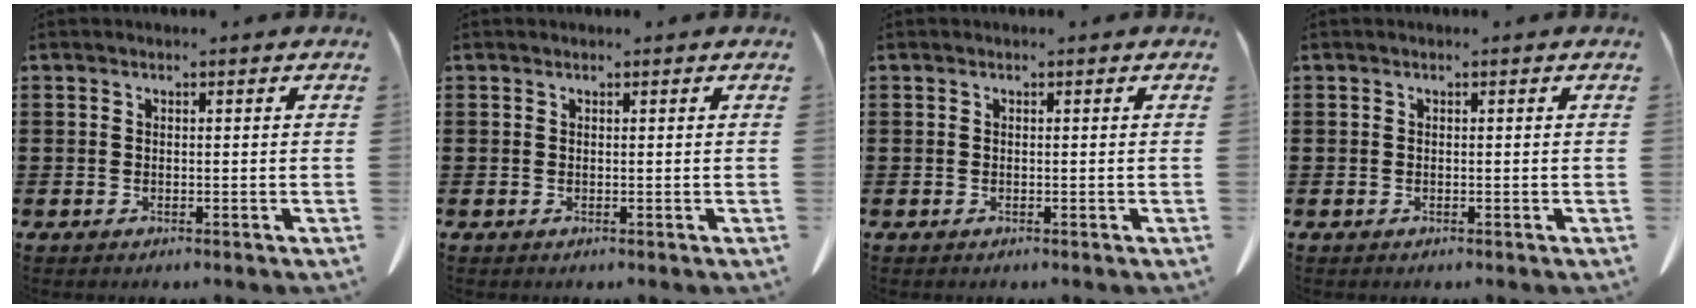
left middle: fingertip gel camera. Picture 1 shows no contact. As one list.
[{"total": 0.0}, {"total": 0.0}, {"total": 0.0}]